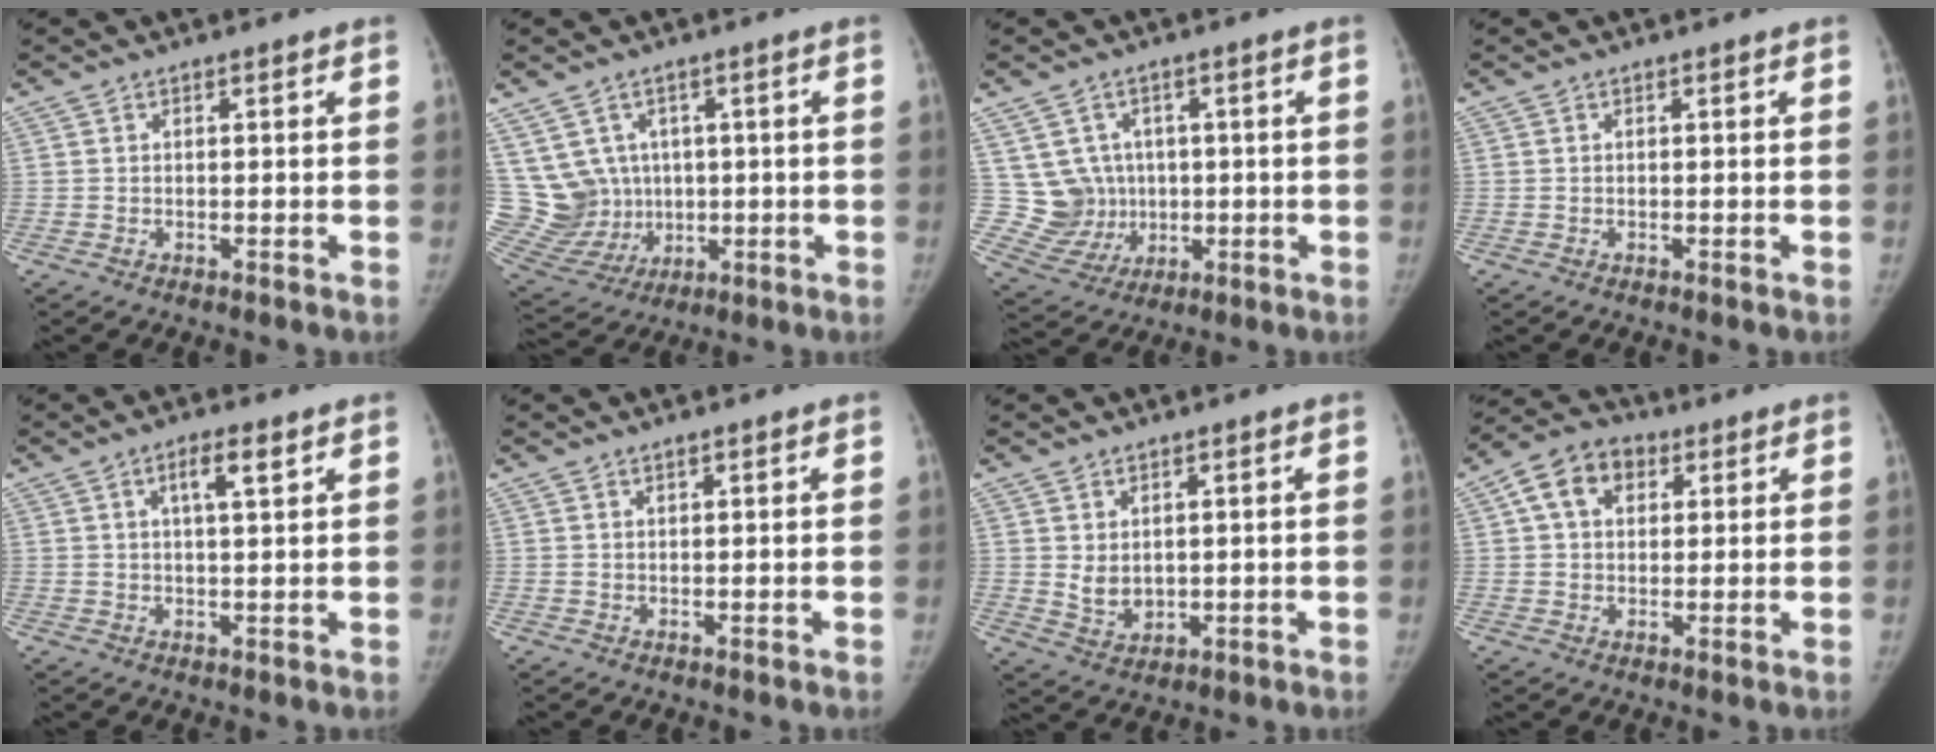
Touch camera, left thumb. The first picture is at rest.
{"total": 12.9, "force": [2.6, 11.8, 4.4], "torque": [-0.063, 0.014, 0.085]}
{"total": 8.4, "force": [1.2, 8.1, 2.2], "torque": [0.005, -0.003, 0.038]}
{"total": 0.0}
{"total": 4.3, "force": [2.1, 1.1, 3.6], "torque": [-0.058, -0.004, 0.036]}
{"total": 0.8, "force": [0.7, 0.3, 0.3], "torque": [0.001, -0.005, 0.012]}
{"total": 4.0, "force": [1.0, 3.0, 2.5], "torque": [-0.027, -0.017, 0.030]}
{"total": 9.0, "force": [3.1, 6.5, 5.4], "torque": [-0.072, 0.009, 0.045]}